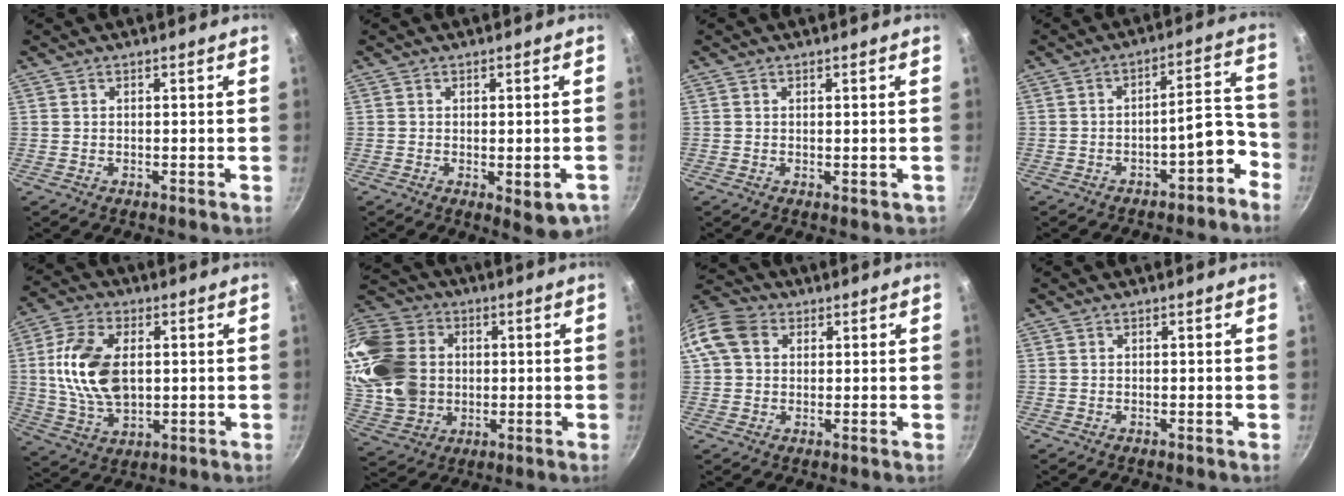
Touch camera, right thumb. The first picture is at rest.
{"total": 5.7, "force": [-2.1, 2.2, 4.9], "torque": [-0.050, -0.003, -0.022]}
{"total": 0.9, "force": [0.1, 0.5, 0.7], "torque": [-0.007, -0.001, 0.002]}
{"total": 8.3, "force": [-5.0, 3.3, 5.8], "torque": [-0.047, 0.080, -0.058]}
{"total": 14.7, "force": [1.7, 8.9, 11.6], "torque": [-0.206, -0.002, 0.034]}
{"total": 22.8, "force": [2.8, 18.6, 13.0], "torque": [-0.263, 0.018, 0.065]}
{"total": 10.7, "force": [2.7, 8.5, 5.9], "torque": [-0.110, 0.021, 0.033]}
{"total": 0.0}